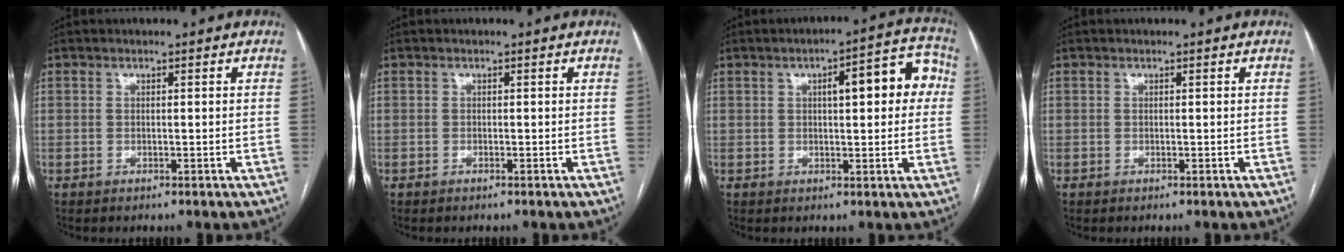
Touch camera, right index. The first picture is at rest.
{"total": 0.0}
{"total": 9.2, "force": [1.8, 2.7, 8.6], "torque": [-0.104, 0.031, 0.018]}
{"total": 0.0}